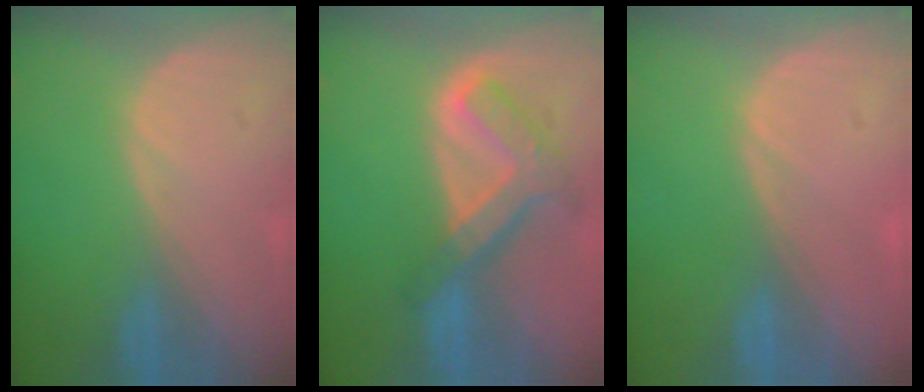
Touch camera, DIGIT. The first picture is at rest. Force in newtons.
{"total": 7.6, "press": 6.5, "slide": 4.0}
{"total": 0.5, "press": 0.1, "slide": 0.5}